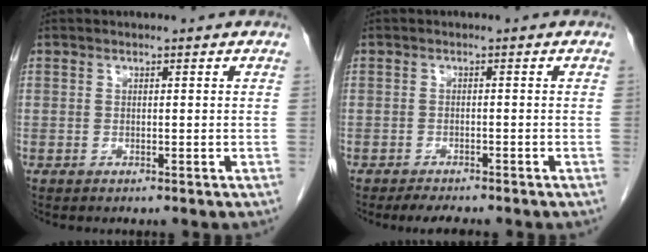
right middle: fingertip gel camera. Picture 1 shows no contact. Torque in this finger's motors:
{"motor_torque": [0.49, -0.29, 0.02, 0.02]}